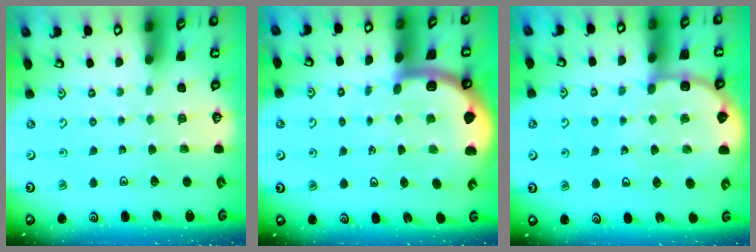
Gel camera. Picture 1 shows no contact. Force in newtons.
{"total": 5.2, "press": 5.1, "slide": 0.7}
{"total": 8.2, "press": 8.0, "slide": 1.6}